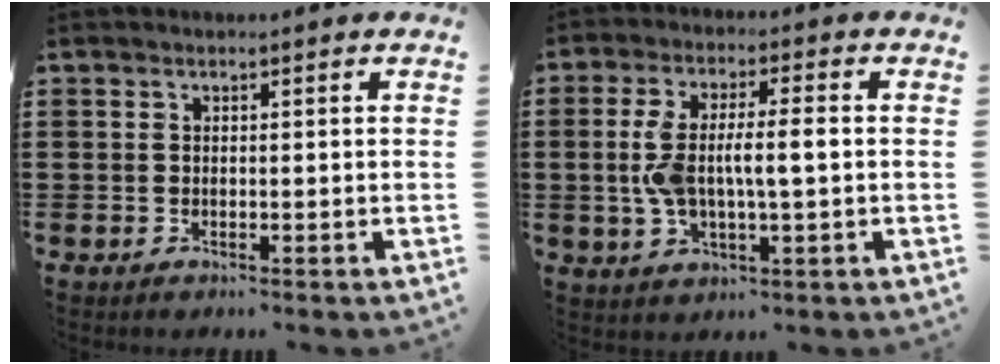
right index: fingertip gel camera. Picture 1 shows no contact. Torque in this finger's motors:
{"motor_torque": [1.15, -0.99, 0.66, 0.21]}